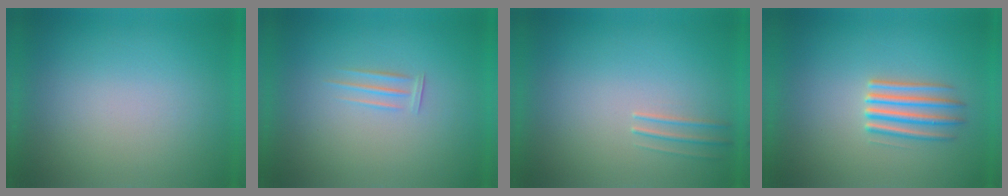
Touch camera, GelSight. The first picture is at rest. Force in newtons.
{"total": 1.6}
{"total": 1.2}
{"total": 2.5}